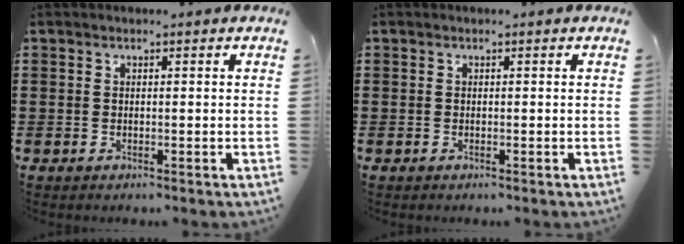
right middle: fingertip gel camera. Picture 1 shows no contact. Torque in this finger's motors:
{"motor_torque": [0.14, -0.01, 0.05, 0.01]}